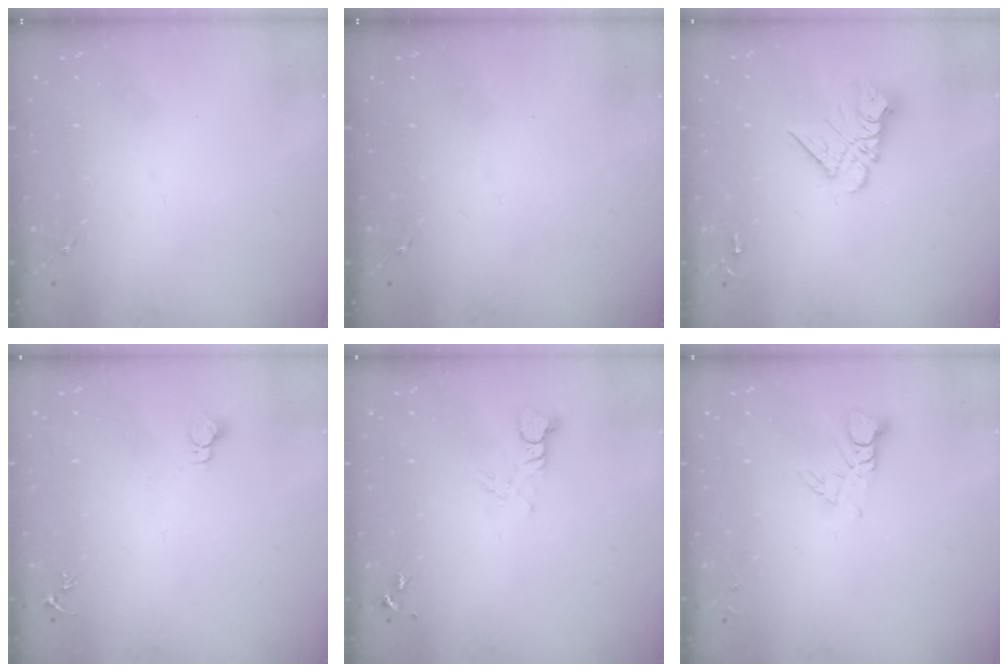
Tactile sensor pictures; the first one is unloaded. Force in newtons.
{"total": 0.0}
{"total": 10.7, "press": 10.7, "slide": 1.0}
{"total": 2.7, "press": 2.7, "slide": 0.2}
{"total": 3.6, "press": 3.6, "slide": 0.3}
{"total": 3.8, "press": 3.8, "slide": 0.2}